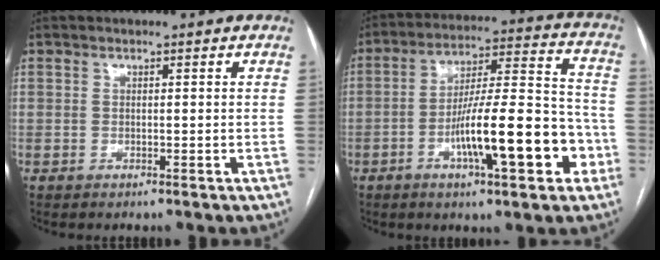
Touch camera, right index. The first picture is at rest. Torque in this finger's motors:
{"motor_torque": [1.31, -0.83, 0.89, 0.21]}